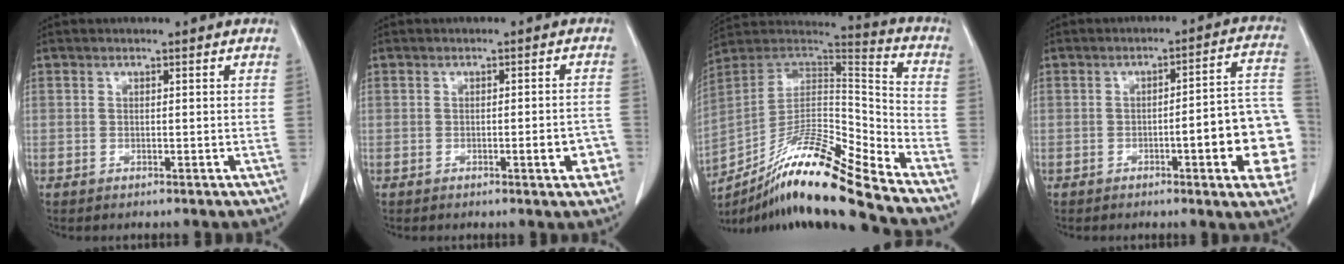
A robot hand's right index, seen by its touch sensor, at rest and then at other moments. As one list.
[{"total": 3.8, "force": [-1.6, 0.7, 3.4], "torque": [-0.037, 0.000, -0.020]}, {"total": 18.9, "force": [-14.8, -0.3, 11.8], "torque": [-0.224, -0.002, -0.272]}, {"total": 14.4, "force": [-3.8, 2.0, 13.7], "torque": [-0.117, 0.027, -0.044]}]